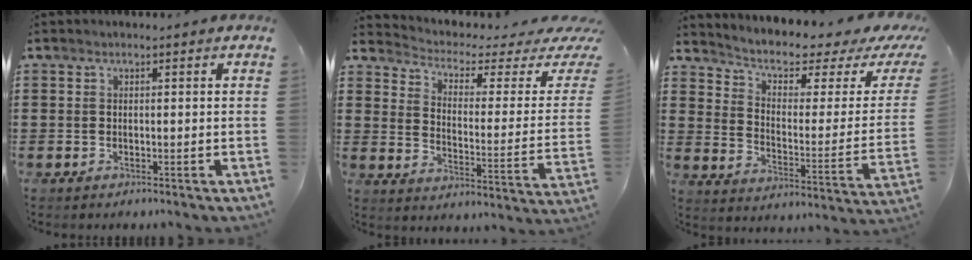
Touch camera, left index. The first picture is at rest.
{"total": 2.5, "force": [1.6, 1.0, 1.6], "torque": [-0.047, -0.023, 0.019]}
{"total": 4.0, "force": [2.4, 1.5, 2.9], "torque": [-0.071, -0.017, 0.033]}